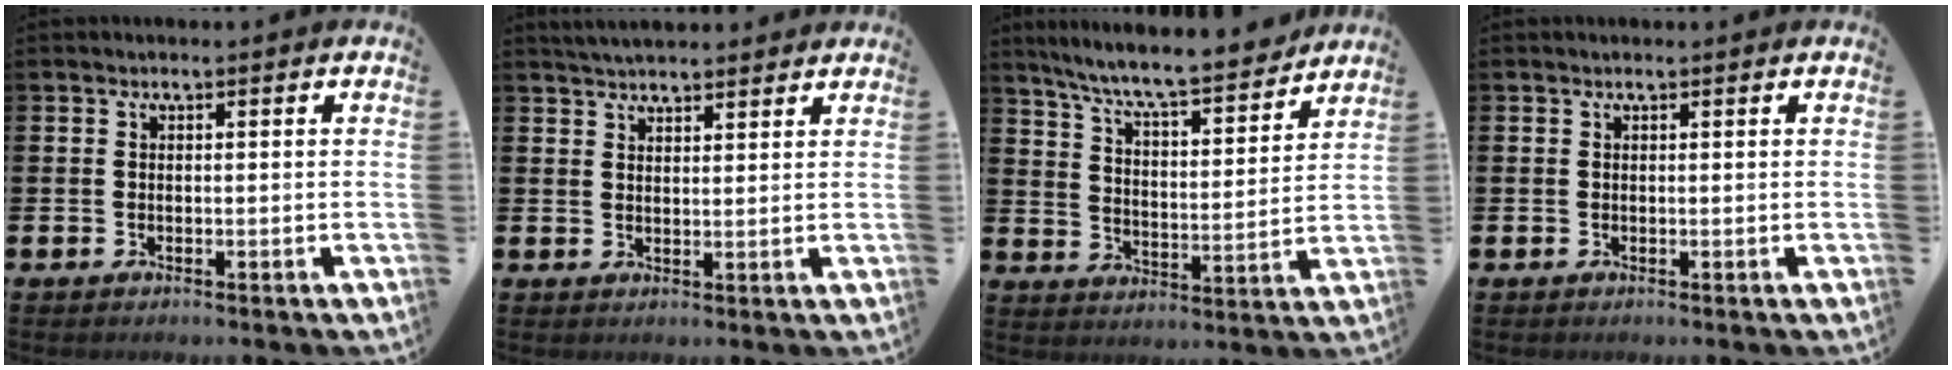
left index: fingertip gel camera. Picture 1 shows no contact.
{"total": 3.6, "force": [3.5, 0.6, 0.3], "torque": [-0.013, -0.011, 0.066]}
{"total": 8.5, "force": [7.9, 0.6, 3.0], "torque": [-0.086, -0.059, 0.136]}
{"total": 0.0}